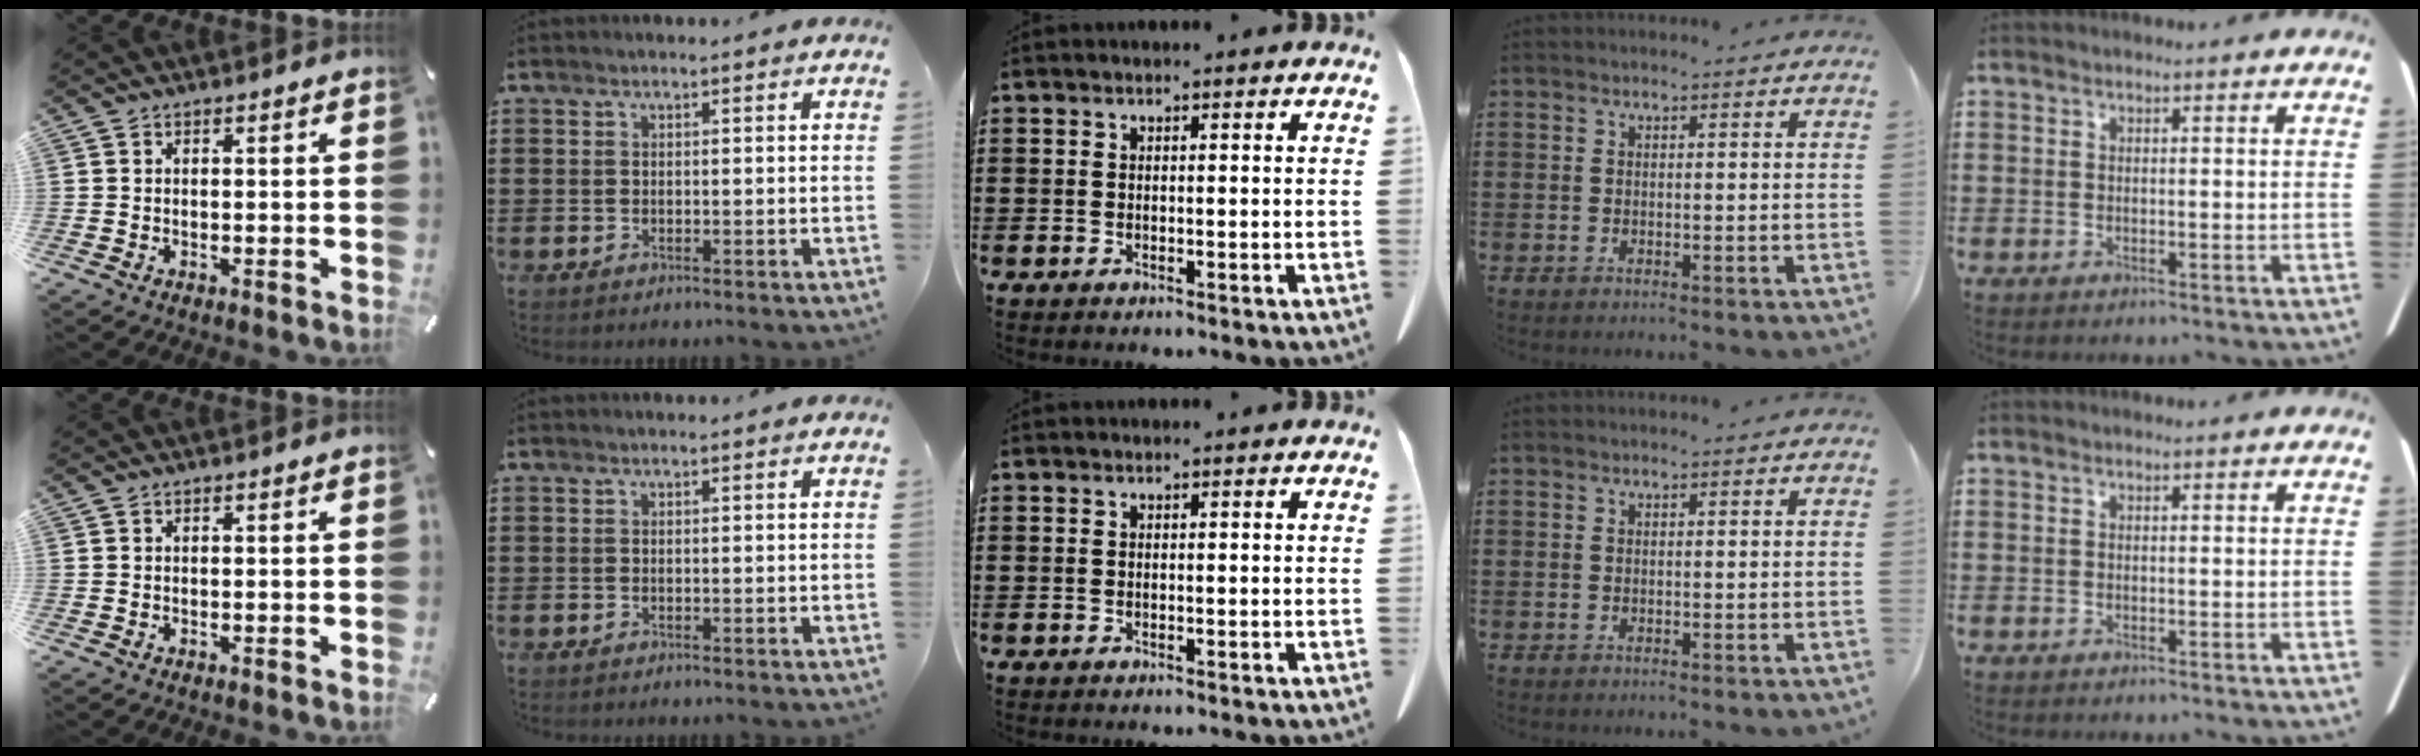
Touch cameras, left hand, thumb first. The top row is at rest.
{}